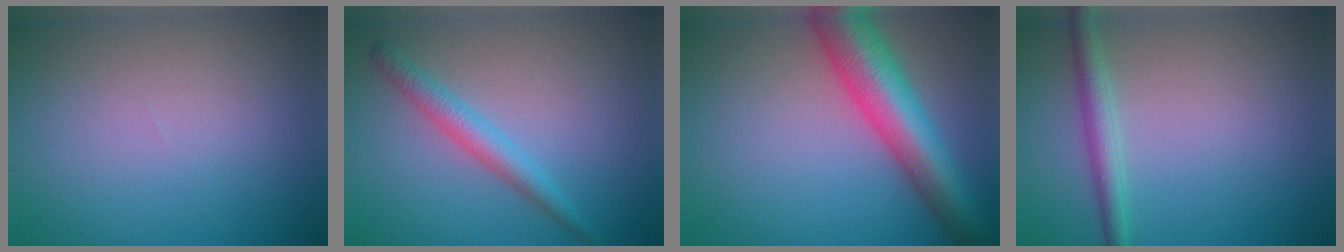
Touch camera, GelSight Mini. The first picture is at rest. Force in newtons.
{"total": 2.5, "press": 2.5, "slide": 0.0}
{"total": 9.1, "press": 9.1, "slide": 0.3}
{"total": 2.3, "press": 2.3, "slide": 0.1}